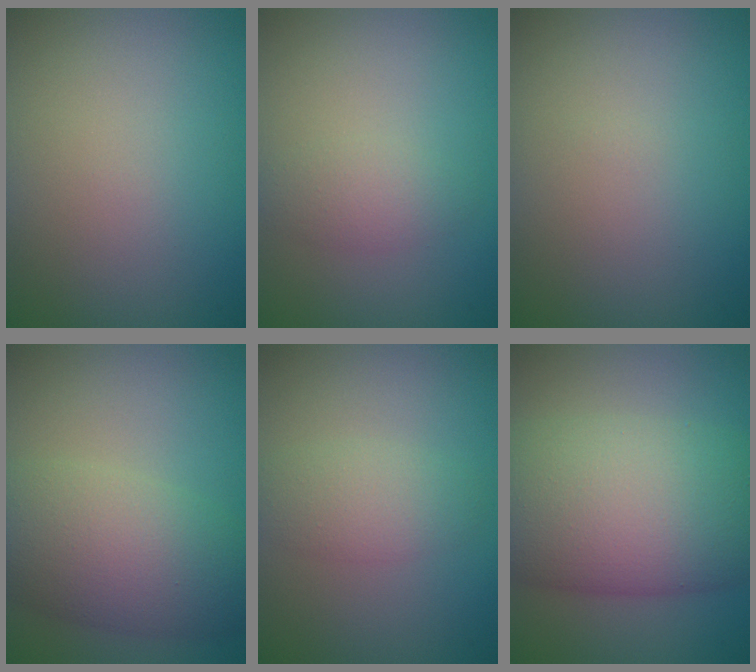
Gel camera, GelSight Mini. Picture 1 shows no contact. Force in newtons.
{"total": 1.8, "press": 1.8, "slide": 0.0}
{"total": 0.0}
{"total": 7.0, "press": 7.0, "slide": 0.1}
{"total": 2.5, "press": 2.5, "slide": 0.0}
{"total": 12.0, "press": 12.0, "slide": 0.6}